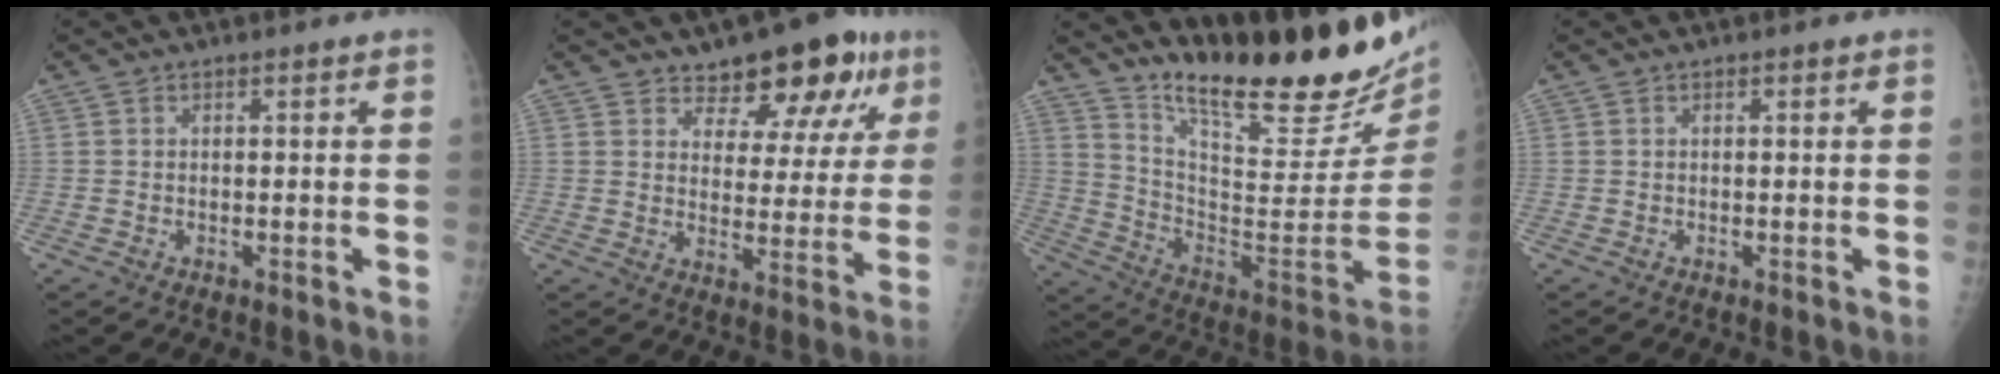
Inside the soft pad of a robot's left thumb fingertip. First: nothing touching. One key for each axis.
{"total": 13.1, "fx": 8.8, "fy": 6.4, "fz": 7.4, "tx": -0.045, "ty": -0.045, "tz": 0.120}
{"total": 28.6, "fx": 23.0, "fy": 5.5, "fz": 16.2, "tx": -0.222, "ty": -0.154, "tz": 0.339}
{"total": 0.5, "fx": 0.4, "fy": 0.1, "fz": 0.3, "tx": -0.005, "ty": -0.001, "tz": 0.006}